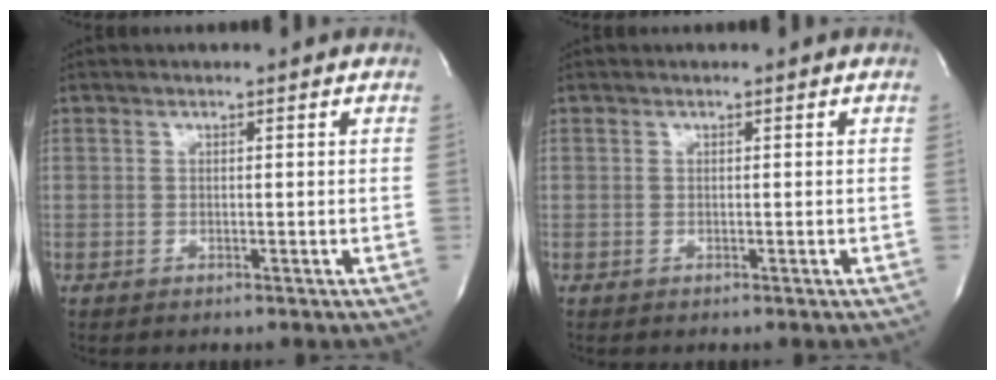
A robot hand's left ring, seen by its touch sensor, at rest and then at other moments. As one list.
[{"total": 0.0}]